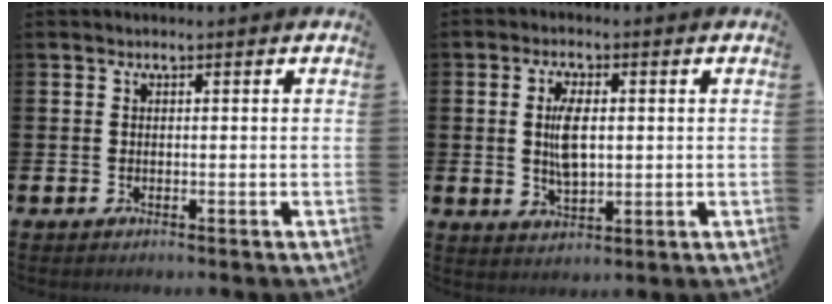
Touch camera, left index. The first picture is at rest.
{"total": 5.1, "force": [0.8, 2.6, 4.4], "torque": [-0.077, 0.006, 0.009]}